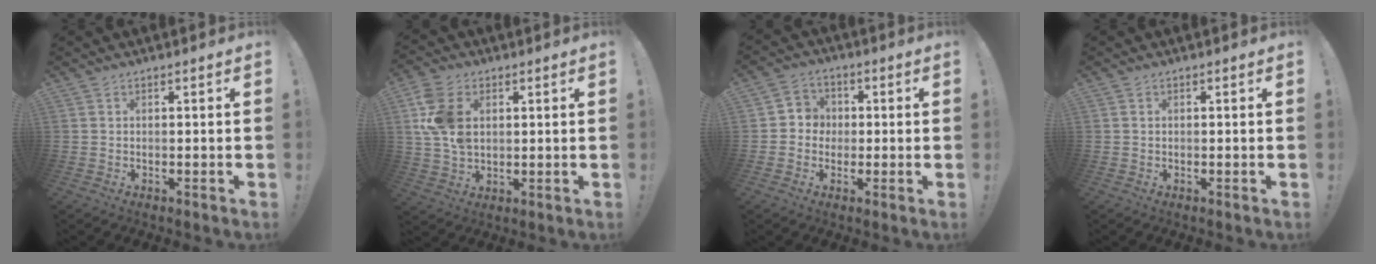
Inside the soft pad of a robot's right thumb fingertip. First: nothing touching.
{"total": 12.4, "force": [3.0, 8.5, 8.4], "torque": [-0.173, 0.000, 0.056]}
{"total": 5.6, "force": [-0.8, 5.5, 1.2], "torque": [-0.013, 0.014, -0.013]}
{"total": 0.0}